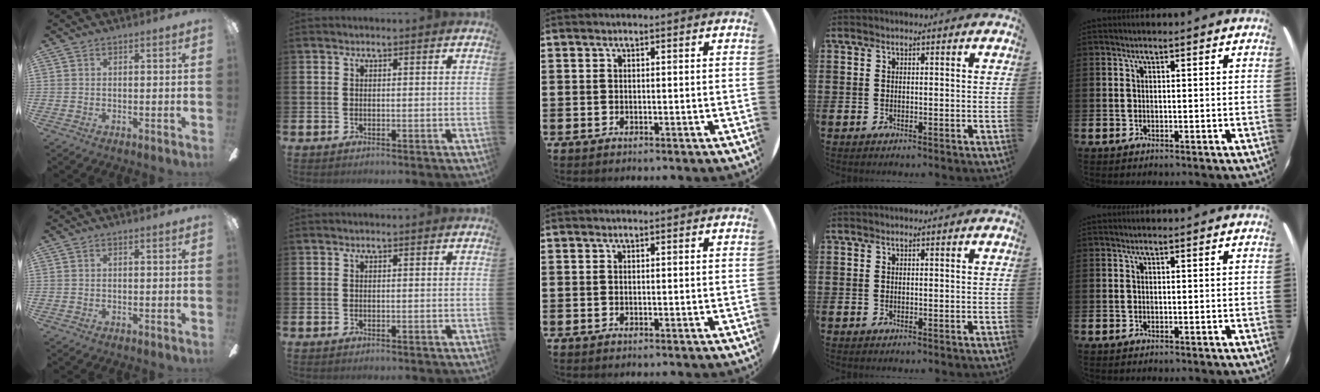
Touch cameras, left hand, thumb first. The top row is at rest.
{}